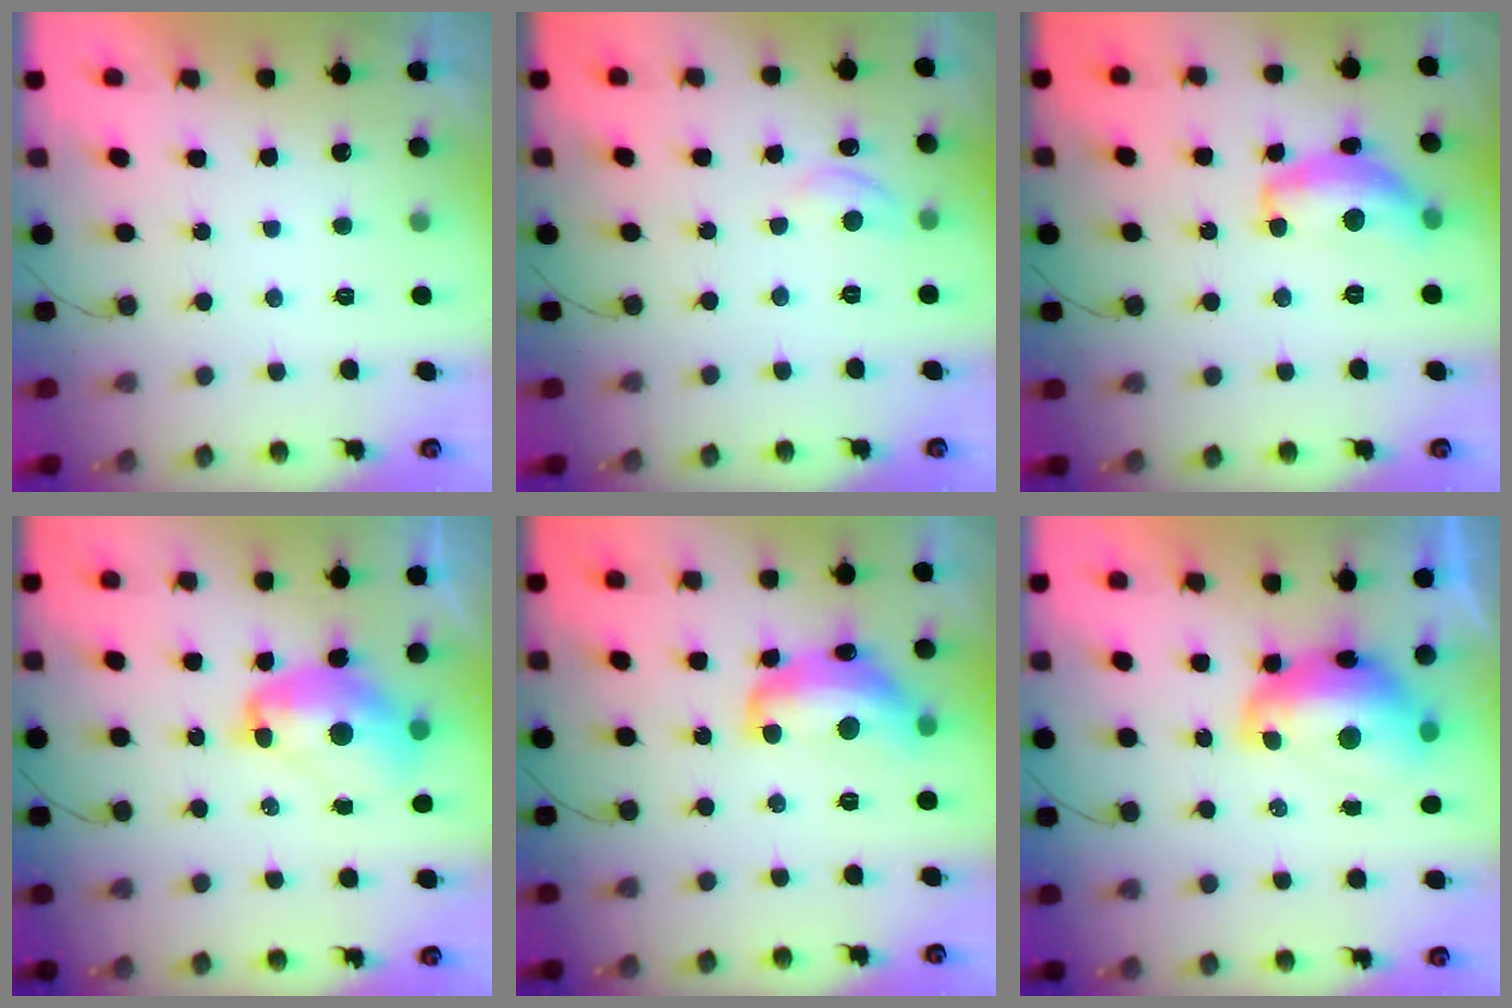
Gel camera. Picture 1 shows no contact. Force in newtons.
{"total": 5.5, "press": 5.5, "slide": 0.7}
{"total": 14.3, "press": 14.2, "slide": 1.1}
{"total": 12.3, "press": 12.2, "slide": 1.1}
{"total": 14.0, "press": 13.9, "slide": 1.0}
{"total": 12.3, "press": 12.3, "slide": 1.0}